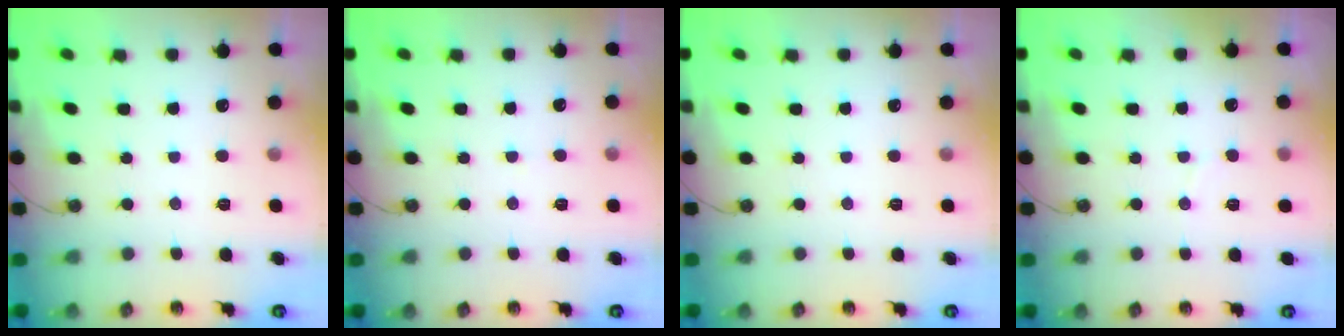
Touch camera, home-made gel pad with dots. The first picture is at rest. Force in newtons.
{"total": 4.1, "press": 4.0, "slide": 0.4}
{"total": 0.0}
{"total": 3.3, "press": 3.1, "slide": 1.0}